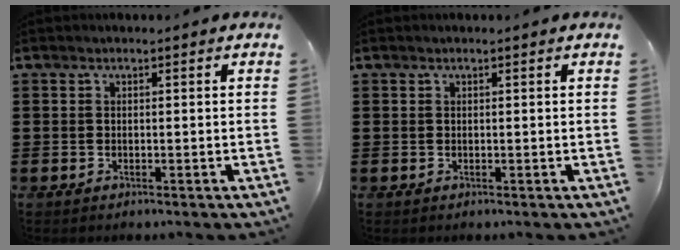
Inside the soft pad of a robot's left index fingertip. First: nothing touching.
{"total": 0.0}